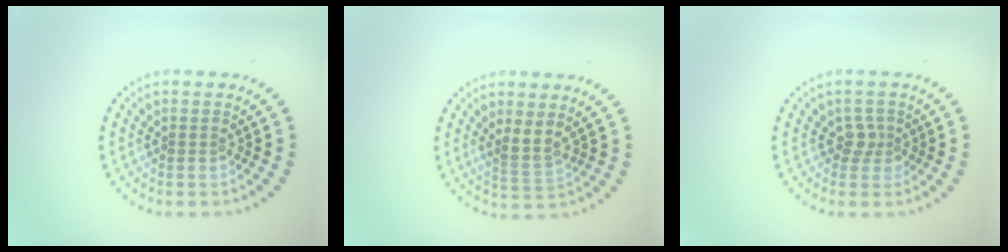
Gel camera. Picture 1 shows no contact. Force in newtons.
{"total": 2.0, "press": 1.7, "slide": 1.1}
{"total": 1.6, "press": 1.2, "slide": 1.1}